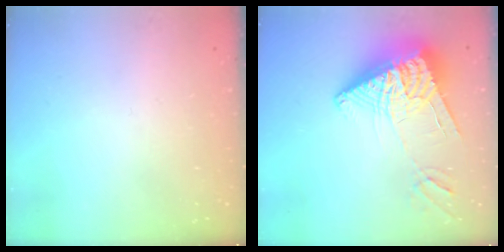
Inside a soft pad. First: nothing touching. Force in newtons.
{"total": 15.8, "press": 15.7, "slide": 1.9}